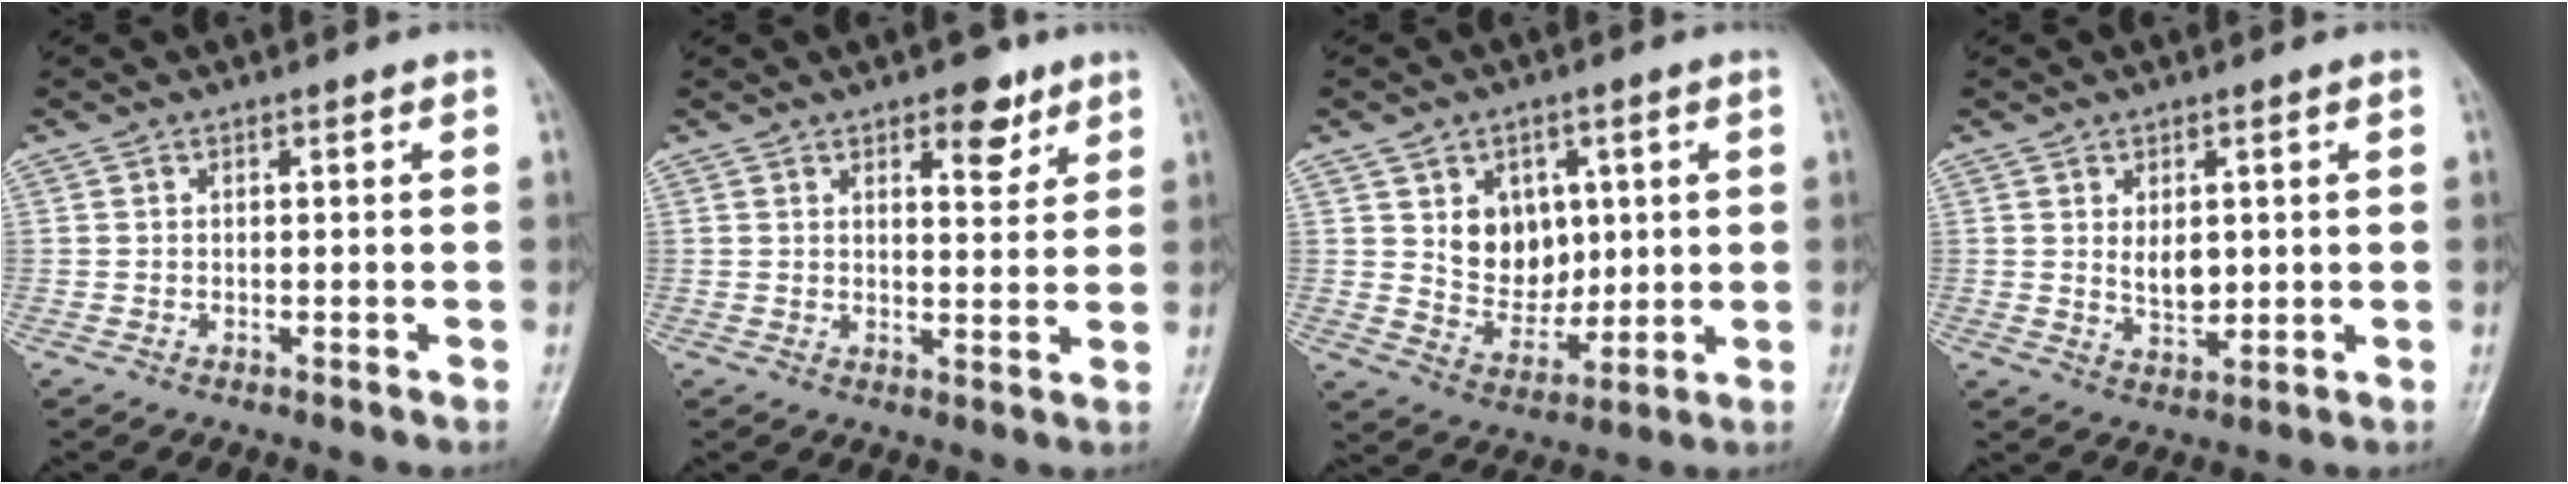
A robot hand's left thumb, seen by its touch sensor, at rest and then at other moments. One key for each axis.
{"total": 6.2, "fx": 3.7, "fy": 2.9, "fz": 4.0, "tx": -0.031, "ty": -0.020, "tz": 0.048}
{"total": 9.9, "fx": 2.6, "fy": 7.8, "fz": 5.5, "tx": -0.043, "ty": -0.019, "tz": 0.057}
{"total": 4.7, "fx": 0.8, "fy": 2.8, "fz": 3.6, "tx": -0.046, "ty": -0.012, "tz": 0.021}